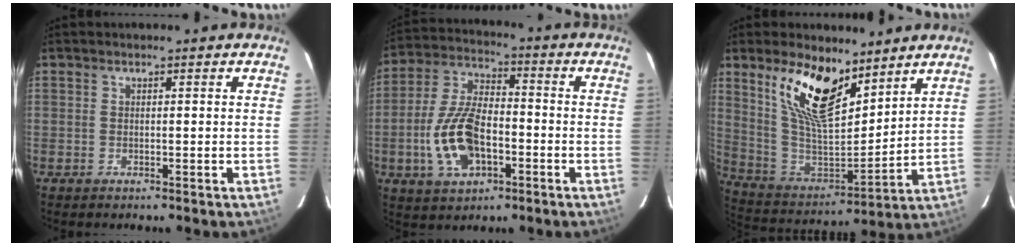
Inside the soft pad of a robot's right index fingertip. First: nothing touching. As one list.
[{"total": 13.8, "force": [-4.2, 7.3, 10.9], "torque": [-0.229, 0.011, -0.072]}, {"total": 16.9, "force": [10.6, 6.9, 11.2], "torque": [-0.220, -0.002, 0.212]}]